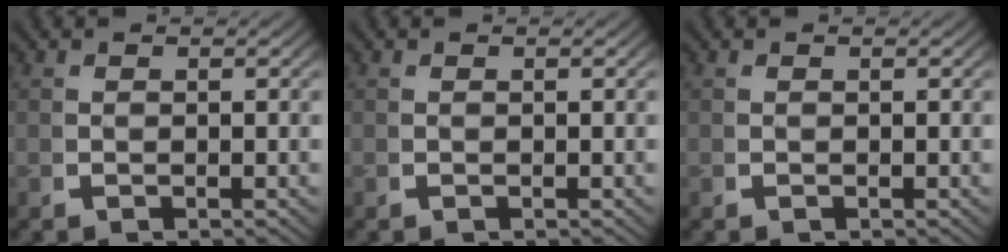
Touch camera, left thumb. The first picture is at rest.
{"total": 0.0}
{"total": 0.0}